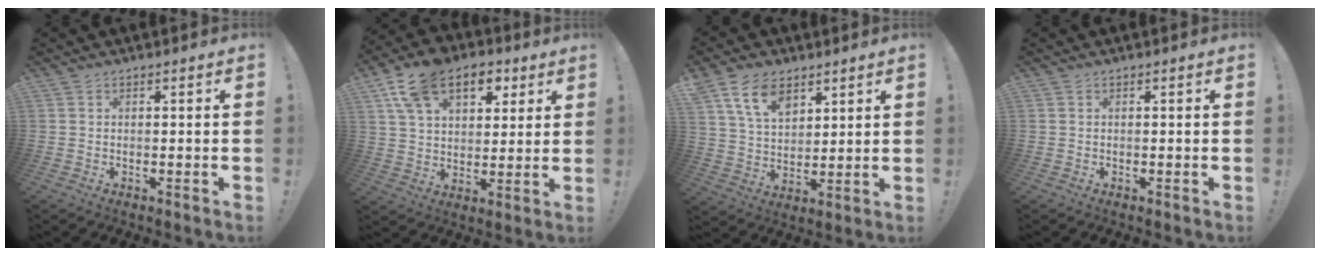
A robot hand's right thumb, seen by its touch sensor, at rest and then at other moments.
{"total": 16.4, "force": [8.2, 10.7, 9.4], "torque": [-0.149, -0.028, 0.149]}
{"total": 12.5, "force": [7.5, 7.6, 6.6], "torque": [-0.119, -0.027, 0.145]}
{"total": 0.0}